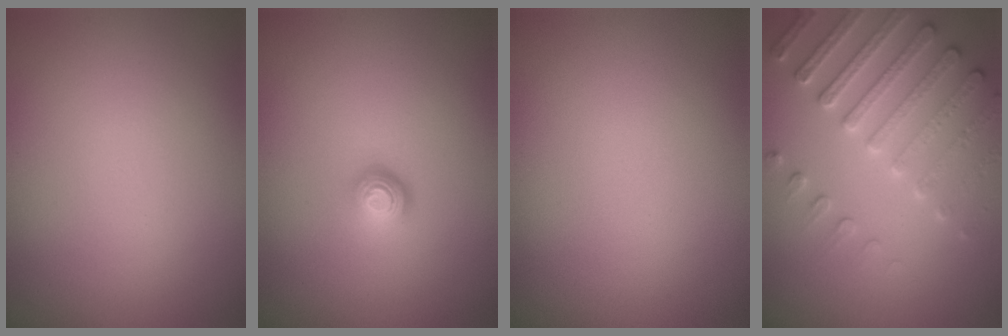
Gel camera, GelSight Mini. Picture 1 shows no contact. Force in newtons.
{"total": 1.8, "press": 1.2, "slide": 1.4}
{"total": 0.0}
{"total": 4.5, "press": 4.4, "slide": 1.2}